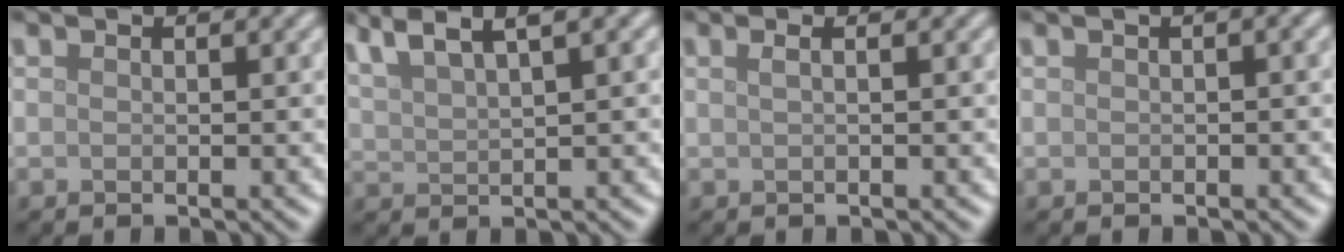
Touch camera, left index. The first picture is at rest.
{"total": 6.0, "force": [4.4, 1.2, 3.9], "torque": [-0.067, 0.023, 0.080]}
{"total": 1.6, "force": [0.6, 0.8, 1.3], "torque": [-0.010, 0.000, -0.005]}
{"total": 2.3, "force": [0.7, 0.7, 2.1], "torque": [-0.021, 0.010, 0.008]}